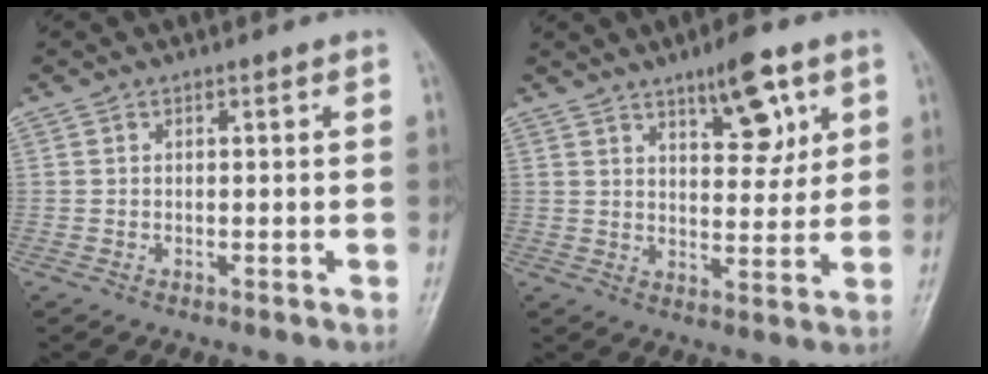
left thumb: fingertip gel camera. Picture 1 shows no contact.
{"total": 9.2, "force": [5.1, 3.5, 6.8], "torque": [-0.077, -0.030, 0.077]}